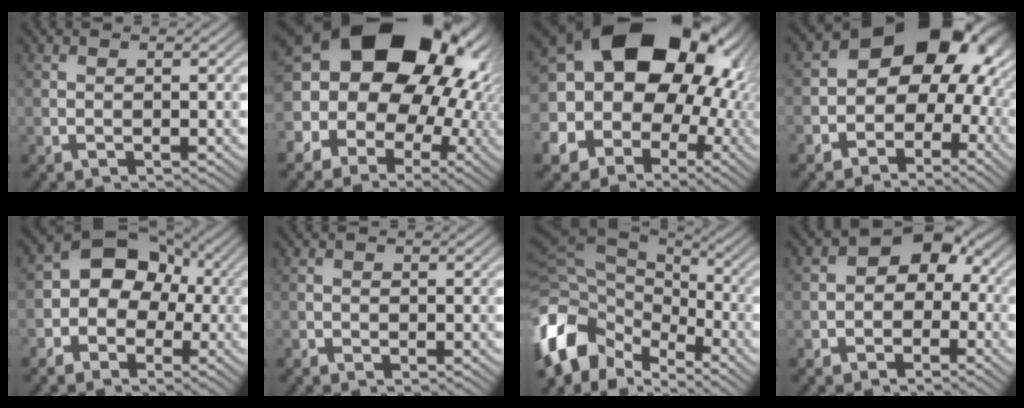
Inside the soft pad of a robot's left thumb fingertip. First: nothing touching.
{"total": 21.5, "force": [4.1, 16.9, 12.7], "torque": [-0.215, 0.037, 0.044]}
{"total": 24.1, "force": [3.3, 20.4, 12.3], "torque": [-0.244, 0.010, 0.021]}
{"total": 13.1, "force": [-0.3, 9.8, 8.6], "torque": [-0.099, -0.002, -0.027]}
{"total": 7.4, "force": [-1.2, 6.0, 4.2], "torque": [-0.045, 0.009, -0.050]}
{"total": 0.6, "force": [-0.5, 0.3, 0.1], "torque": [-0.001, -0.003, -0.011]}
{"total": 14.1, "force": [-6.1, 8.9, 9.1], "torque": [-0.239, -0.017, -0.111]}
{"total": 6.3, "force": [-1.0, 4.6, 4.1], "torque": [-0.042, 0.012, -0.037]}